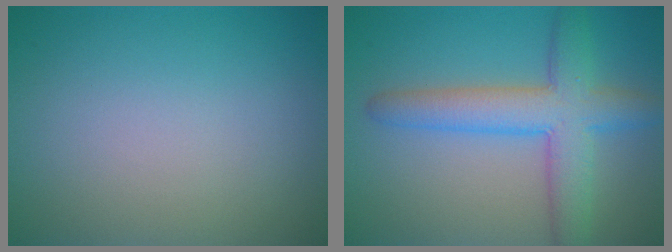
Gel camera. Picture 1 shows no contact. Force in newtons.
{"total": 6.1, "press": 6.1, "slide": 0.2}